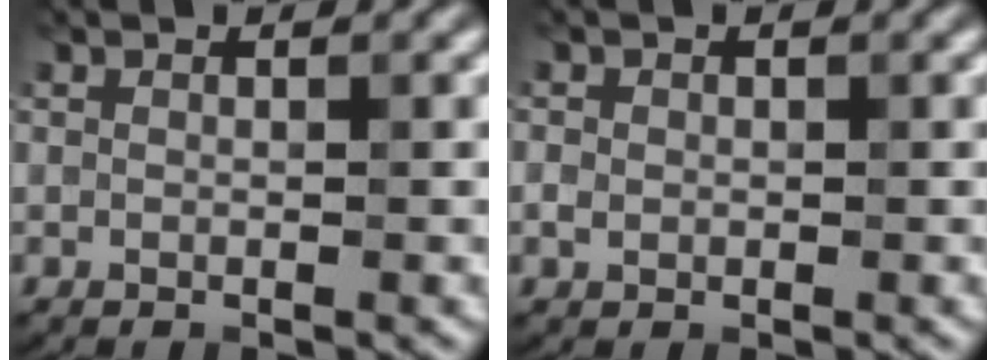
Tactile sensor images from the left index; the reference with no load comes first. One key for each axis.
{"total": 1.1, "fx": -0.1, "fy": 1.0, "fz": 0.4, "tx": -0.006, "ty": -0.002, "tz": -0.004}